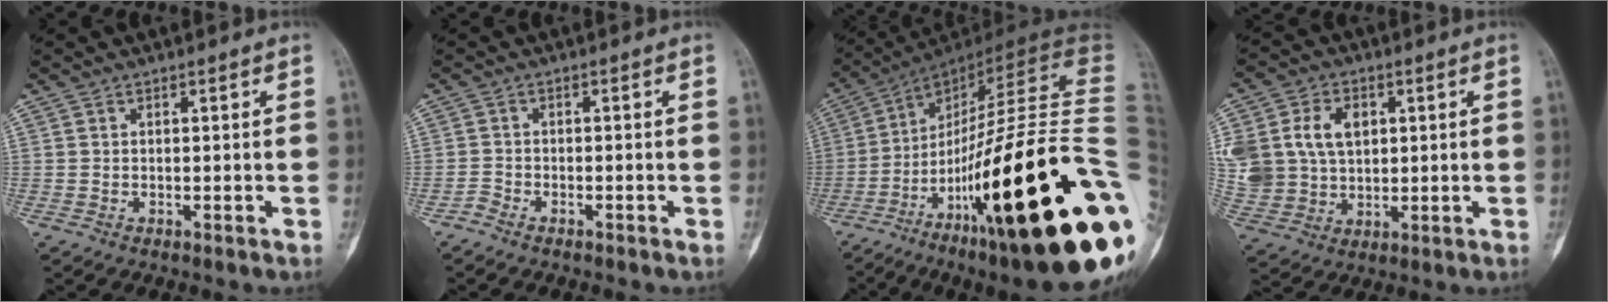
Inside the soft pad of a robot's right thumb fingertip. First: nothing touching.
{"total": 1.4, "force": [-1.2, 0.5, 0.4], "torque": [-0.012, 0.005, -0.028]}
{"total": 44.8, "force": [-12.8, 10.1, 41.7], "torque": [-0.561, 0.049, -0.203]}
{"total": 18.8, "force": [4.5, 14.4, 11.2], "torque": [-0.258, 0.018, 0.102]}